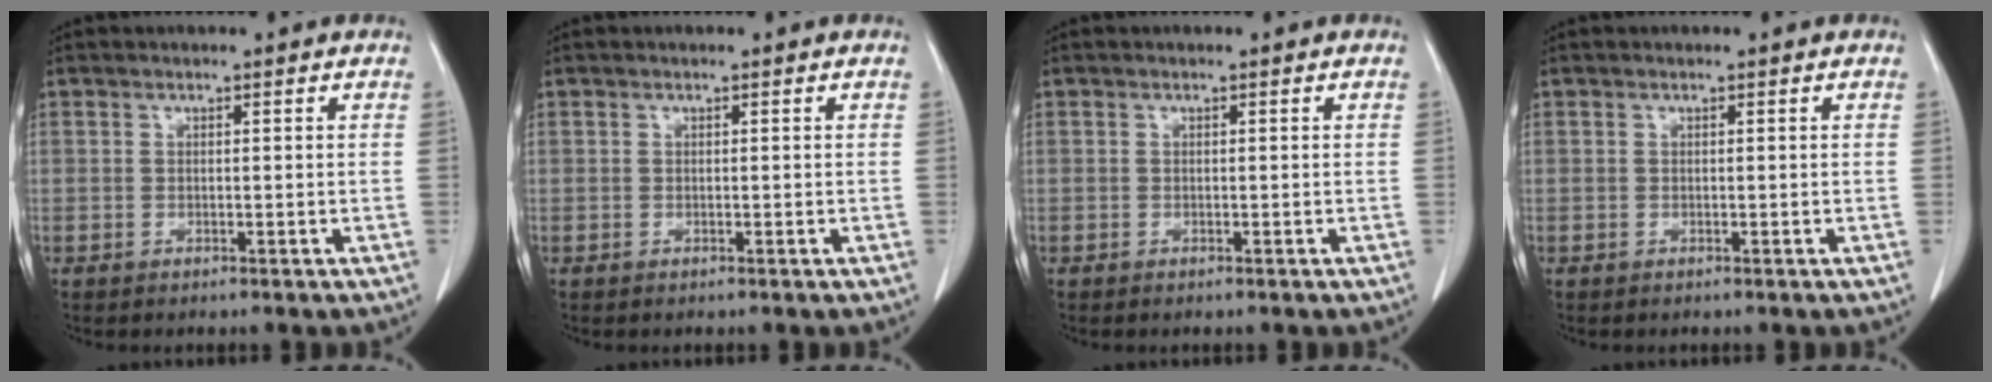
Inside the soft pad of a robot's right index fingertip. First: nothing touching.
{"total": 0.0}
{"total": 0.0}
{"total": 0.0}